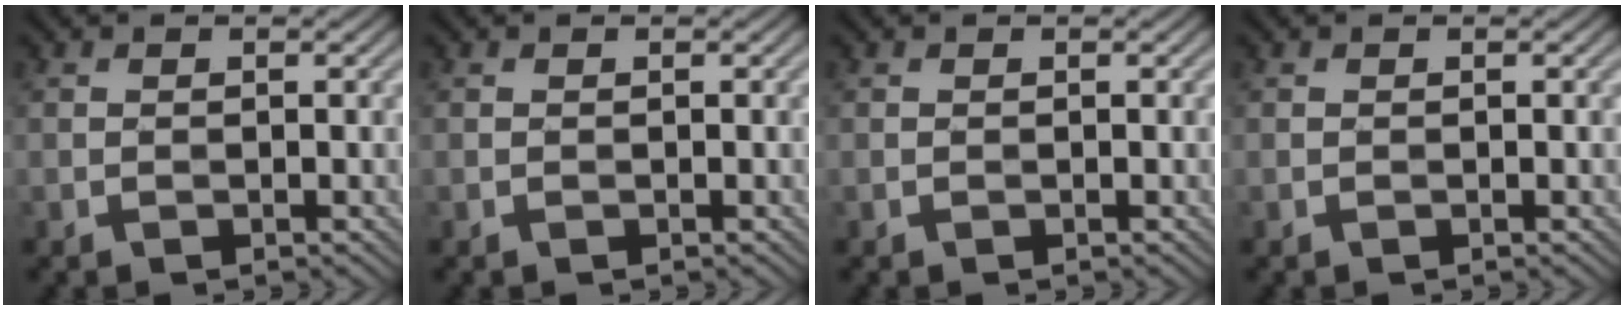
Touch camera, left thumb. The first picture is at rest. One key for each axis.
{"total": 0.0}
{"total": 0.0}
{"total": 0.0}